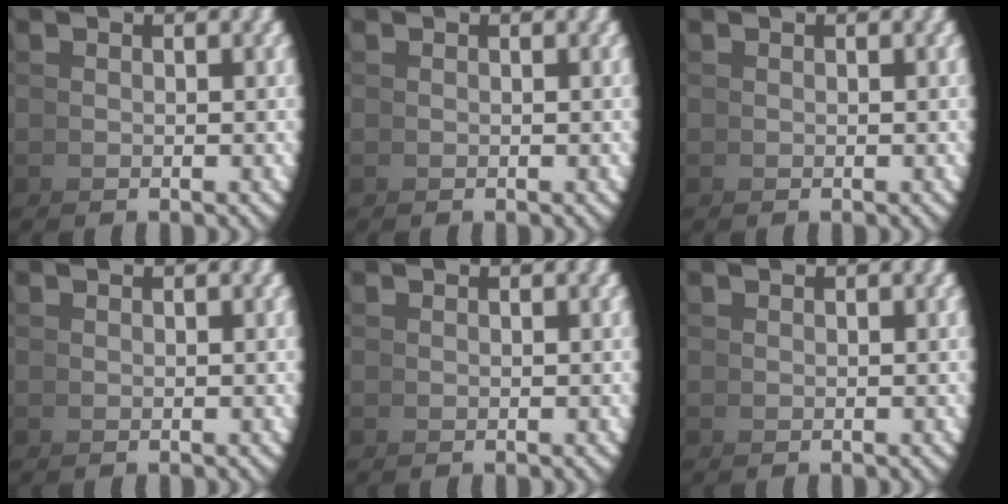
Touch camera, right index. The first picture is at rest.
{"total": 0.0}
{"total": 0.0}
{"total": 0.0}
{"total": 0.0}
{"total": 0.0}